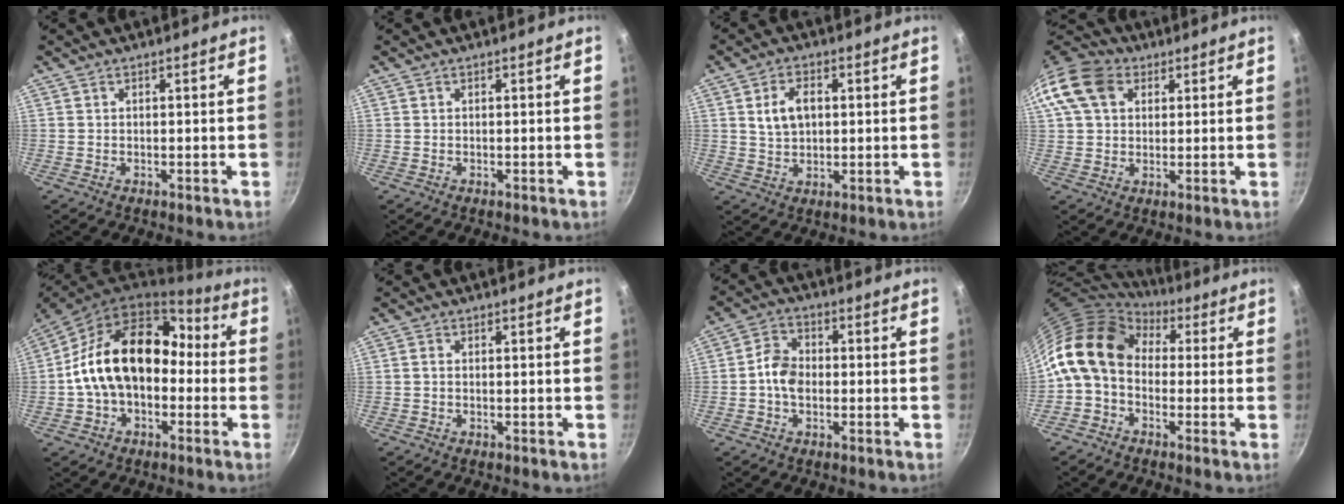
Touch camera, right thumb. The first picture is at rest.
{"total": 0.0}
{"total": 6.7, "force": [1.4, 4.4, 4.8], "torque": [-0.074, 0.003, 0.028]}
{"total": 12.5, "force": [4.1, 9.4, 7.1], "torque": [-0.126, 0.018, 0.062]}
{"total": 19.0, "force": [-1.0, 13.4, 13.4], "torque": [-0.197, 0.060, -0.023]}
{"total": 1.0, "force": [-0.1, 0.7, 0.7], "torque": [-0.014, 0.004, -0.003]}
{"total": 5.6, "force": [-0.9, 4.1, 3.7], "torque": [-0.053, 0.022, -0.027]}
{"total": 12.6, "force": [1.1, 9.2, 8.5], "torque": [-0.138, 0.028, -0.005]}